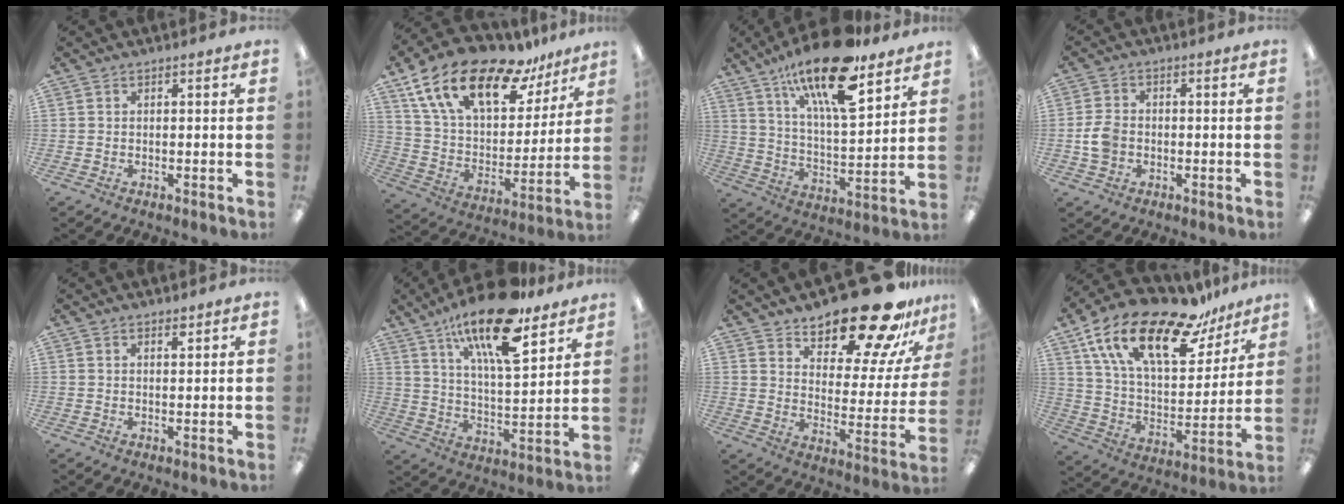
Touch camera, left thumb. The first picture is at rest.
{"total": 21.2, "force": [14.0, 9.8, 12.5], "torque": [-0.236, -0.079, 0.249]}
{"total": 20.8, "force": [14.4, 6.5, 13.6], "torque": [-0.228, -0.083, 0.239]}
{"total": 5.6, "force": [-0.9, 4.4, 3.4], "torque": [-0.073, 0.007, -0.016]}
{"total": 1.4, "force": [1.2, 0.5, 0.5], "torque": [-0.005, -0.004, 0.022]}
{"total": 19.9, "force": [13.8, 6.1, 13.0], "torque": [-0.226, -0.074, 0.230]}
{"total": 21.6, "force": [17.9, 6.7, 10.1], "torque": [-0.135, -0.129, 0.295]}
{"total": 23.1, "force": [15.0, 9.7, 14.7], "torque": [-0.266, -0.082, 0.258]}